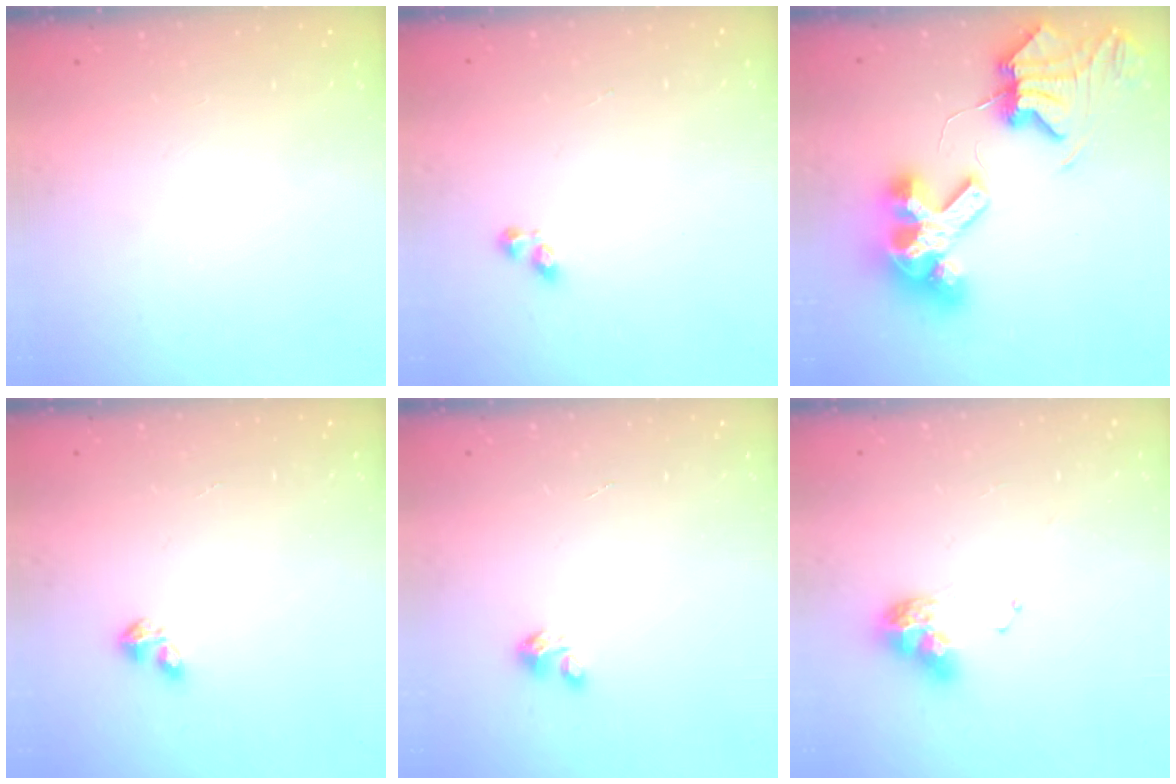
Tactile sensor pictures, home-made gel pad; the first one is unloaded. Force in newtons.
{"total": 2.4, "press": 2.3, "slide": 0.6}
{"total": 12.4, "press": 12.3, "slide": 1.6}
{"total": 2.9, "press": 2.9, "slide": 0.5}
{"total": 1.8, "press": 1.8, "slide": 0.1}
{"total": 8.8, "press": 8.7, "slide": 1.1}